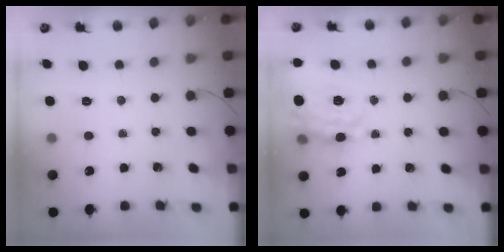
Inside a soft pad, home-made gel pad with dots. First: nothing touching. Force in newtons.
{"total": 17.8, "press": 17.7, "slide": 1.8}